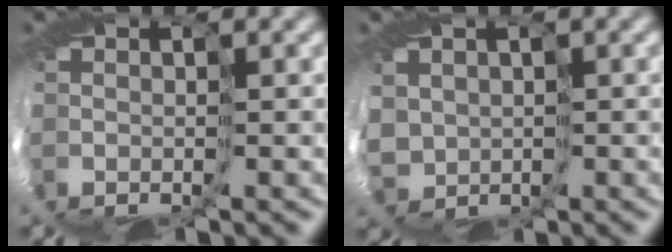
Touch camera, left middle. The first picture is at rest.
{"total": 3.1, "force": [0.8, 3.0, -0.1], "torque": [-0.026, 0.002, 0.027]}